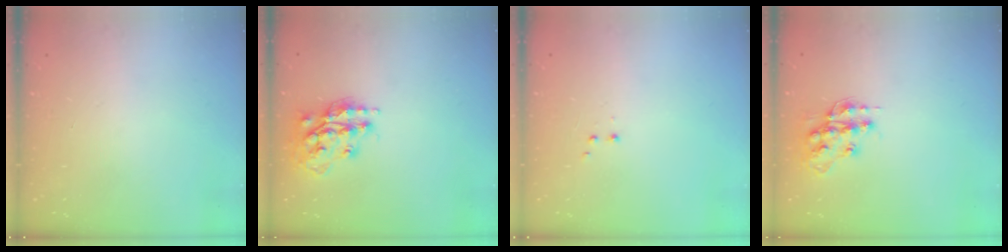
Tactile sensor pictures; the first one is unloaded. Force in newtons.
{"total": 15.4, "press": 15.3, "slide": 1.1}
{"total": 1.9, "press": 1.8, "slide": 0.5}
{"total": 13.5, "press": 13.5, "slide": 0.8}